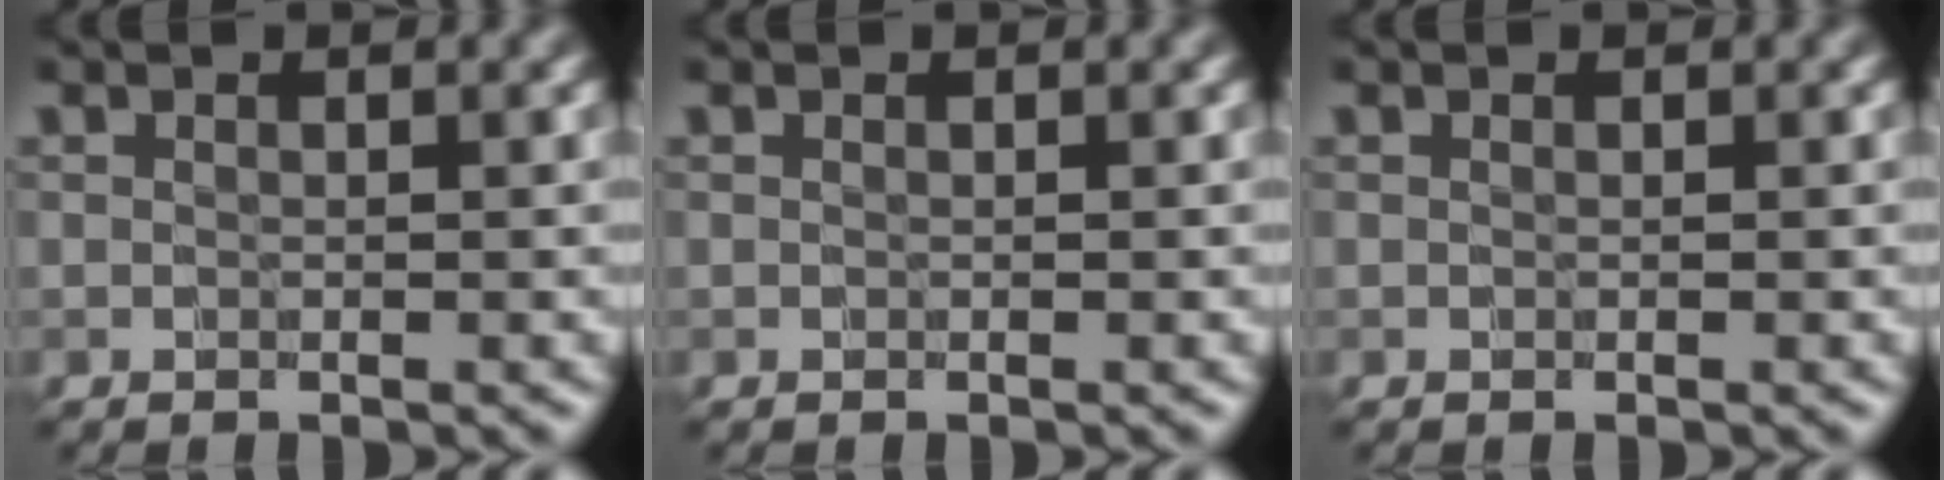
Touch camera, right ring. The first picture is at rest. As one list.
[{"total": 0.0}, {"total": 0.0}]